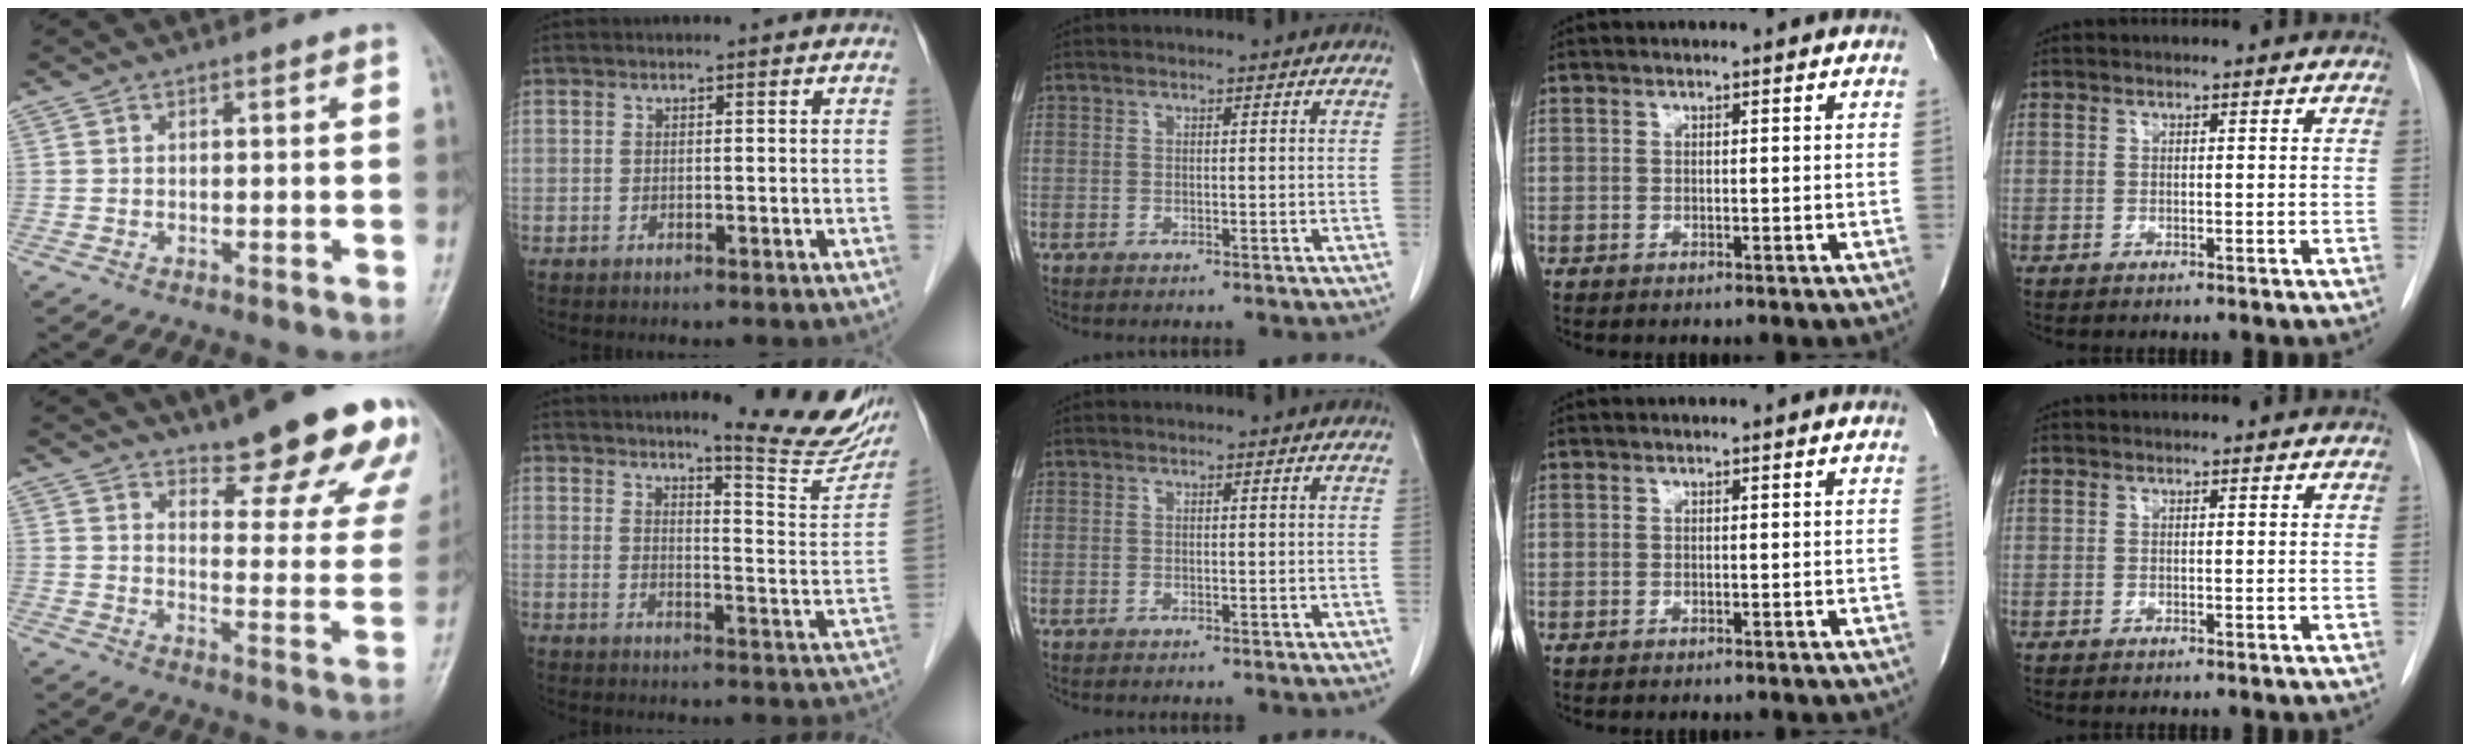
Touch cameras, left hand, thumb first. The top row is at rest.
{"thumb": {"total": 21.3, "force": [15.9, 6.0, 12.8], "torque": [-0.119, -0.089, 0.195]}, "index": {"total": 16.2, "force": [13.4, 1.2, 8.9], "torque": [-0.107, -0.056, 0.159]}}